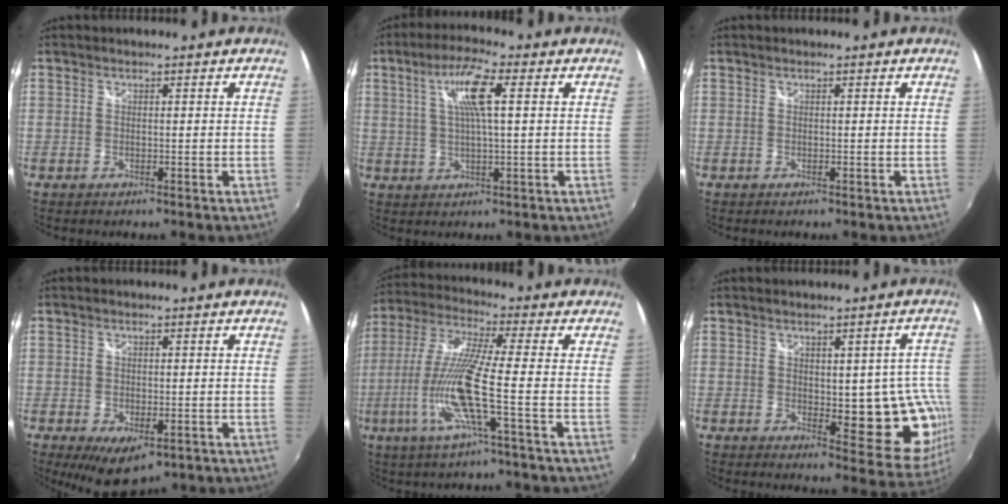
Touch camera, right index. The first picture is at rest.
{"total": 8.2, "force": [2.4, 1.2, 7.7], "torque": [-0.143, 0.010, 0.044]}
{"total": 0.0}
{"total": 7.1, "force": [-3.4, 3.8, 4.9], "torque": [-0.094, -0.030, -0.047]}
{"total": 12.7, "force": [-4.2, -0.9, 11.9], "torque": [-0.239, -0.011, -0.080]}
{"total": 12.1, "force": [-0.9, 6.3, 10.4], "torque": [-0.093, 0.010, 0.004]}